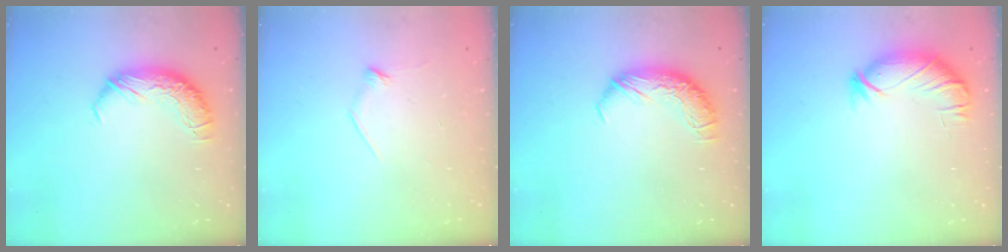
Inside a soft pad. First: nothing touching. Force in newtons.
{"total": 8.0, "press": 8.0, "slide": 0.7}
{"total": 0.0}
{"total": 3.8, "press": 3.5, "slide": 1.5}